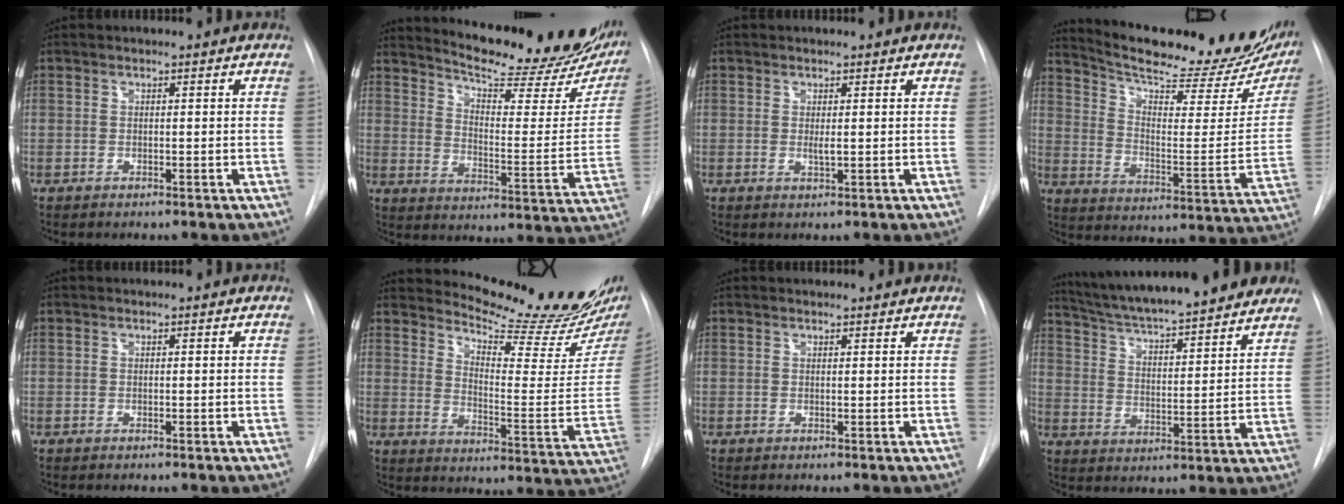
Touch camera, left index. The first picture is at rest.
{"total": 24.3, "force": [21.1, 4.7, 11.0], "torque": [-0.156, -0.079, 0.264]}
{"total": 1.0, "force": [-0.4, 0.1, 0.9], "torque": [-0.023, -0.008, -0.003]}
{"total": 26.8, "force": [23.0, 4.7, 13.1], "torque": [-0.201, -0.065, 0.302]}
{"total": 0.0}
{"total": 18.0, "force": [16.8, -0.2, 6.6], "torque": [-0.107, -0.119, 0.220]}
{"total": 1.6, "force": [1.5, 0.2, 0.2], "torque": [-0.009, 0.006, 0.016]}
{"total": 24.5, "force": [21.3, 3.5, 11.7], "torque": [-0.184, -0.006, 0.293]}